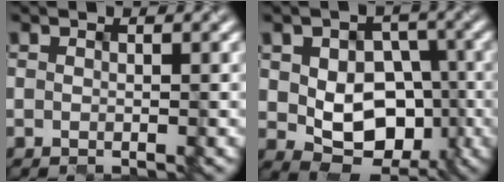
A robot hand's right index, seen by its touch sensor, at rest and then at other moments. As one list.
[{"total": 8.0, "force": [-1.1, 5.8, 5.4], "torque": [-0.076, -0.007, -0.008]}]